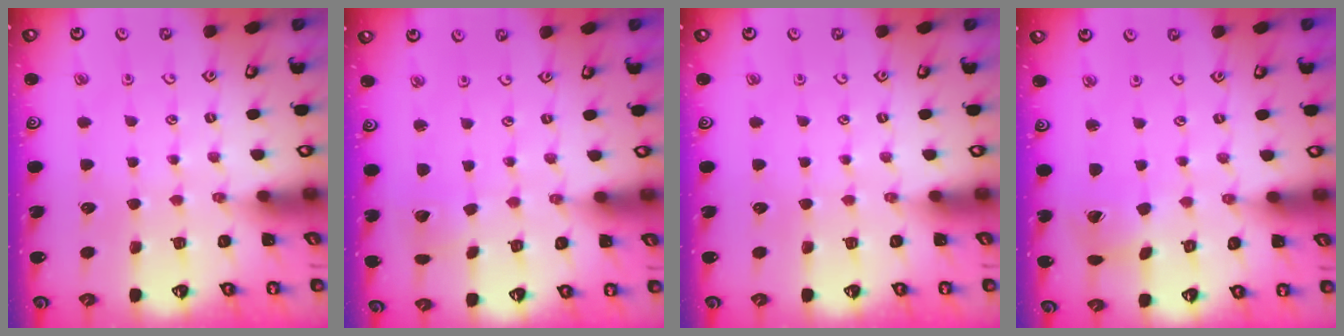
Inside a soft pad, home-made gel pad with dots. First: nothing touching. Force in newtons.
{"total": 2.8, "press": 2.8, "slide": 0.2}
{"total": 0.0}
{"total": 3.2, "press": 3.2, "slide": 0.4}